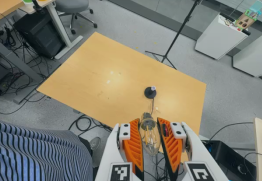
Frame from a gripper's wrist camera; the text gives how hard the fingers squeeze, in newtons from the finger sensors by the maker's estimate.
{"total": 23.0, "left": 24.5, "right": 21.6}